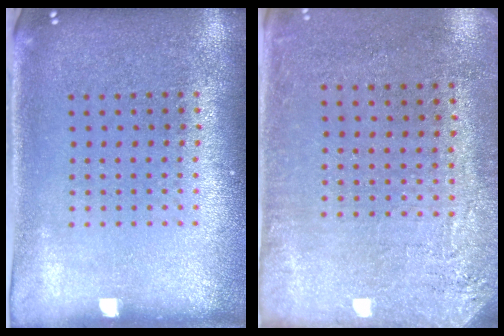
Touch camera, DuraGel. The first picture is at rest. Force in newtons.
{"total": 2.7, "press": 2.3, "slide": 1.4}